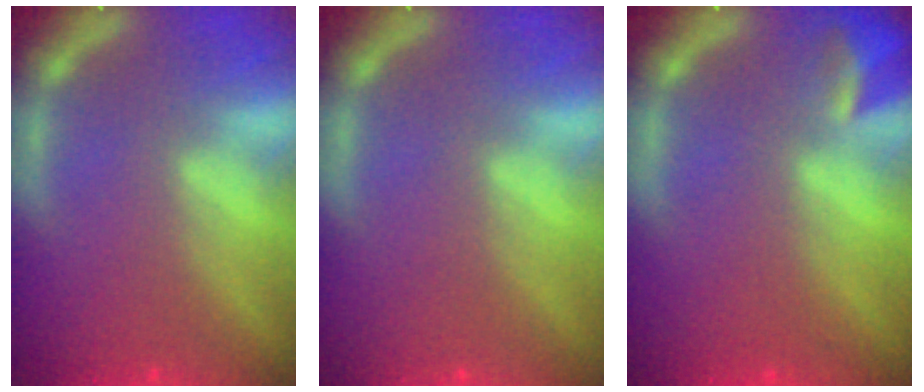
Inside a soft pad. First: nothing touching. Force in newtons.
{"total": 0.0}
{"total": 2.4}